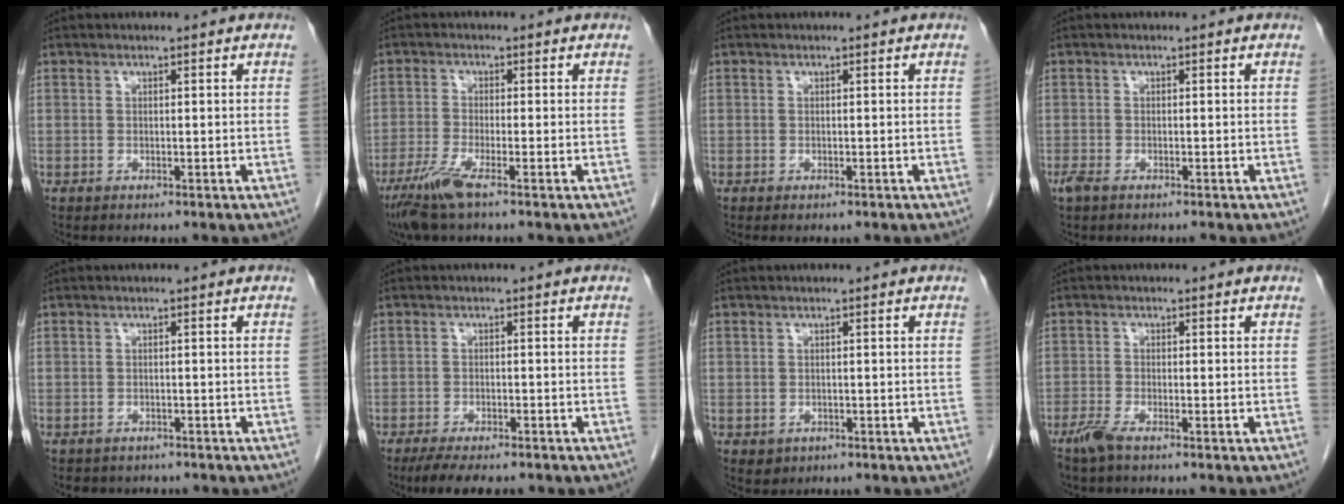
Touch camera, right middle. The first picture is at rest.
{"total": 5.1, "force": [-3.3, 0.0, 3.9], "torque": [-0.084, -0.016, -0.069]}
{"total": 1.2, "force": [-1.0, 0.4, 0.5], "torque": [-0.009, -0.002, -0.010]}
{"total": 2.0, "force": [-1.6, 0.5, 1.2], "torque": [-0.025, -0.005, -0.028]}
{"total": 4.0, "force": [-3.4, 2.0, 0.8], "torque": [-0.015, 0.002, -0.040]}
{"total": 7.1, "force": [-5.7, 2.0, 3.7], "torque": [-0.053, -0.010, -0.087]}
{"total": 1.5, "force": [-0.6, 1.3, 0.4], "torque": [-0.006, 0.003, 0.001]}
{"total": 2.5, "force": [-1.9, 0.2, 1.6], "torque": [-0.042, -0.005, -0.043]}